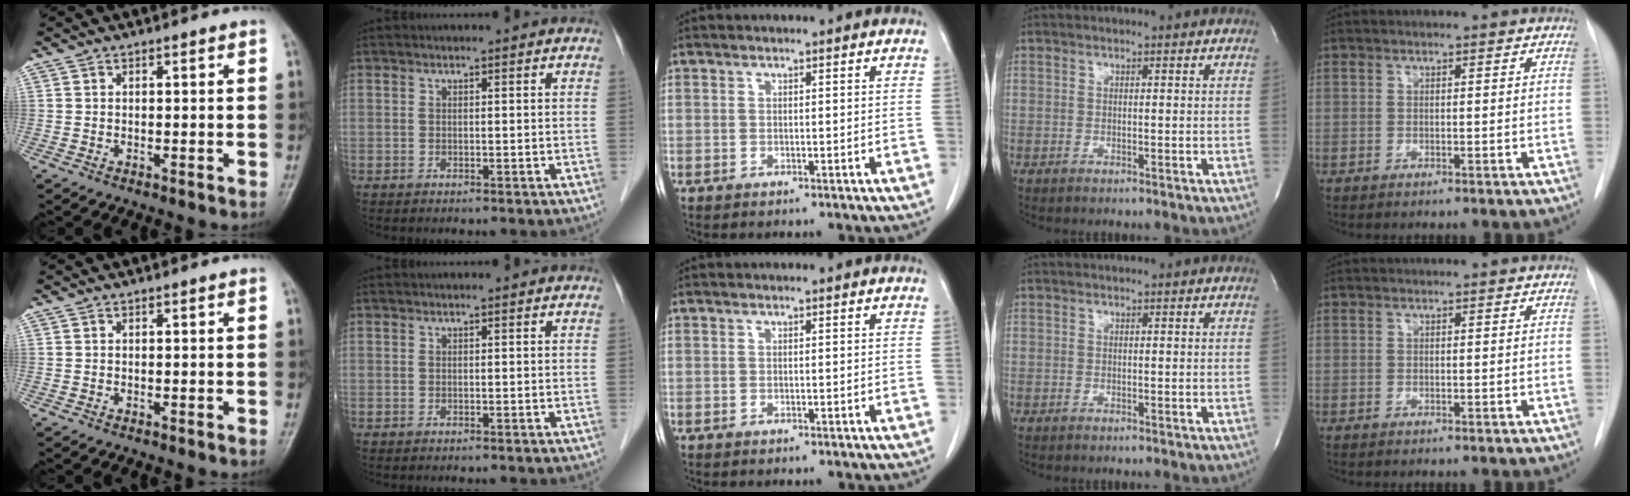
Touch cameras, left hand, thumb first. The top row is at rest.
{}